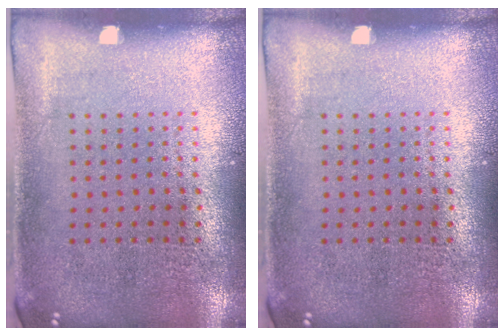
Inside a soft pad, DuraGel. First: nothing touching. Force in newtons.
{"total": 0.0}